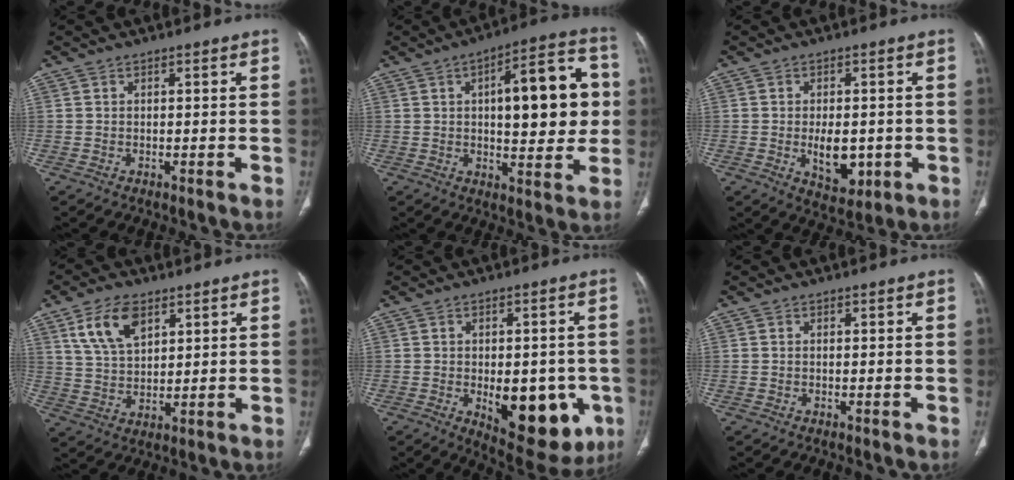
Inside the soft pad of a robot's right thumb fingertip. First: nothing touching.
{"total": 18.9, "force": [2.5, 7.6, 17.2], "torque": [-0.197, 0.019, 0.030]}
{"total": 7.7, "force": [-1.3, 4.5, 6.1], "torque": [-0.076, -0.004, -0.006]}
{"total": 9.7, "force": [5.0, 5.3, 6.4], "torque": [-0.108, -0.016, 0.102]}
{"total": 15.9, "force": [-4.4, 8.5, 12.7], "torque": [-0.137, -0.004, -0.036]}
{"total": 0.0}